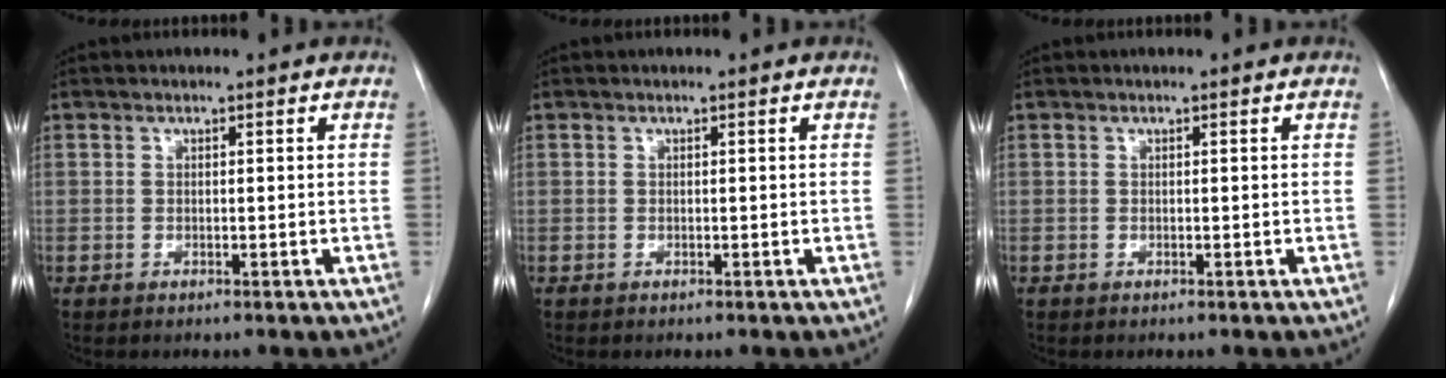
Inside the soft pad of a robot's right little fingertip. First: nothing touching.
{"total": 0.0}
{"total": 0.0}